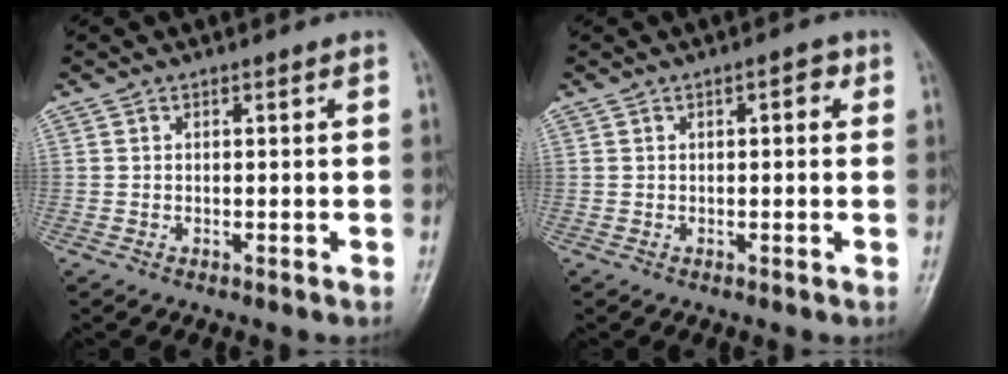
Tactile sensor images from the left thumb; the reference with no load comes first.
{"total": 2.6, "force": [0.9, 1.1, 2.2], "torque": [-0.022, 0.003, 0.007]}